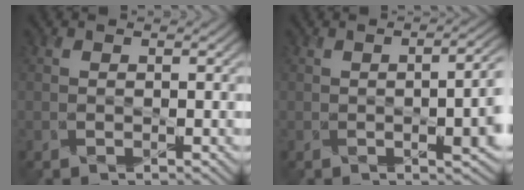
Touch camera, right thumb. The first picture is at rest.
{"total": 7.0, "force": [-1.0, 2.7, 6.4], "torque": [-0.070, -0.008, -0.006]}